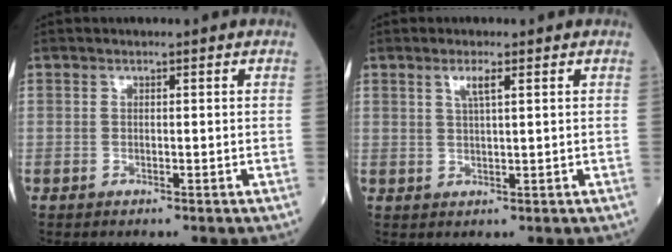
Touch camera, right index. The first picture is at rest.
{"total": 2.3, "force": [1.2, 0.0, 2.0], "torque": [-0.043, 0.001, 0.023]}